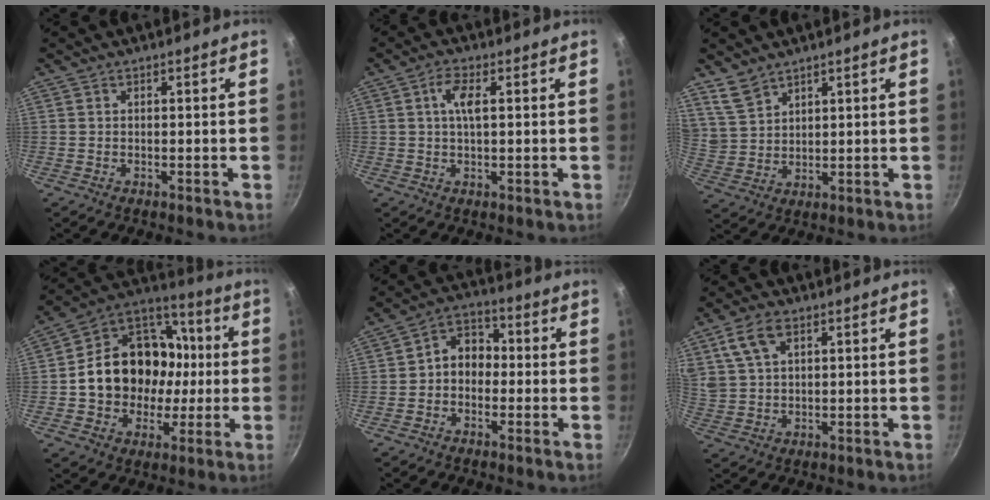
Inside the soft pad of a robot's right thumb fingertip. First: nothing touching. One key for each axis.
{"total": 4.5, "fx": 1.0, "fy": 1.5, "fz": 4.1, "tx": -0.084, "ty": 0.007, "tz": 0.018}
{"total": 5.6, "fx": 4.5, "fy": 2.8, "fz": 1.8, "tx": -0.029, "ty": -0.013, "tz": 0.104}
{"total": 21.9, "fx": -0.1, "fy": 18.0, "fz": 12.6, "tx": -0.185, "ty": 0.044, "tz": 0.001}
{"total": 6.8, "fx": -0.7, "fy": 5.4, "fz": 4.1, "tx": -0.027, "ty": 0.027, "tz": -0.029}
{"total": 7.7, "fx": 3.6, "fy": 4.4, "fz": 5.1, "tx": -0.094, "ty": 0.000, "tz": 0.076}